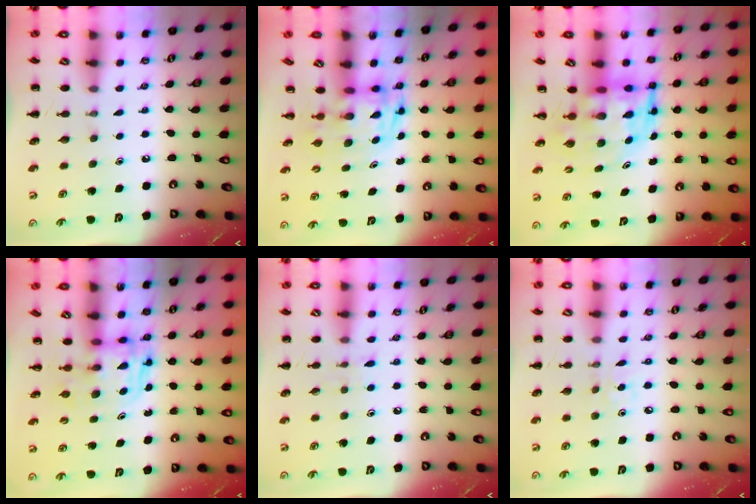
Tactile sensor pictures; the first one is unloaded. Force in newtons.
{"total": 2.7, "press": 2.7, "slide": 0.5}
{"total": 6.9, "press": 6.7, "slide": 1.9}
{"total": 2.7, "press": 2.7, "slide": 0.2}
{"total": 4.6, "press": 4.2, "slide": 2.0}
{"total": 1.8, "press": 1.7, "slide": 0.6}